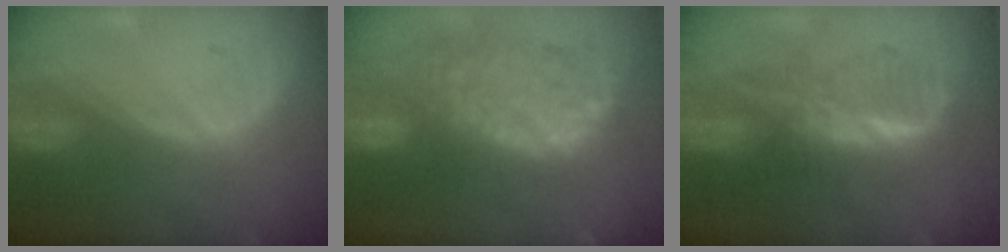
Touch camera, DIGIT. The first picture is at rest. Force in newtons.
{"total": 11.0, "press": 10.1, "slide": 4.3}
{"total": 5.9, "press": 5.9, "slide": 0.8}